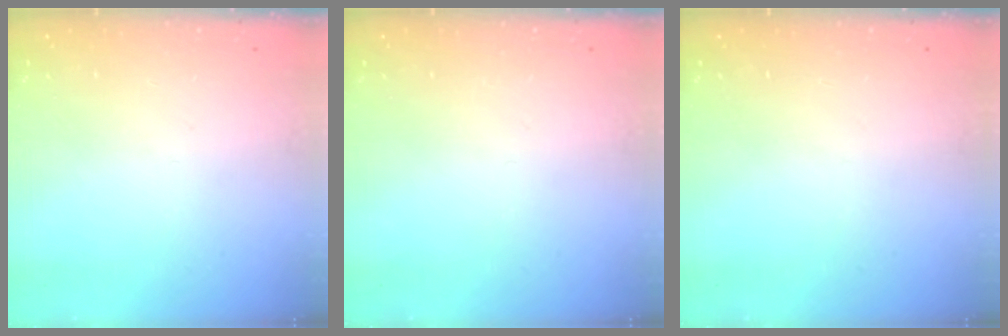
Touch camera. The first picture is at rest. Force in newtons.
{"total": 0.0}
{"total": 0.0}